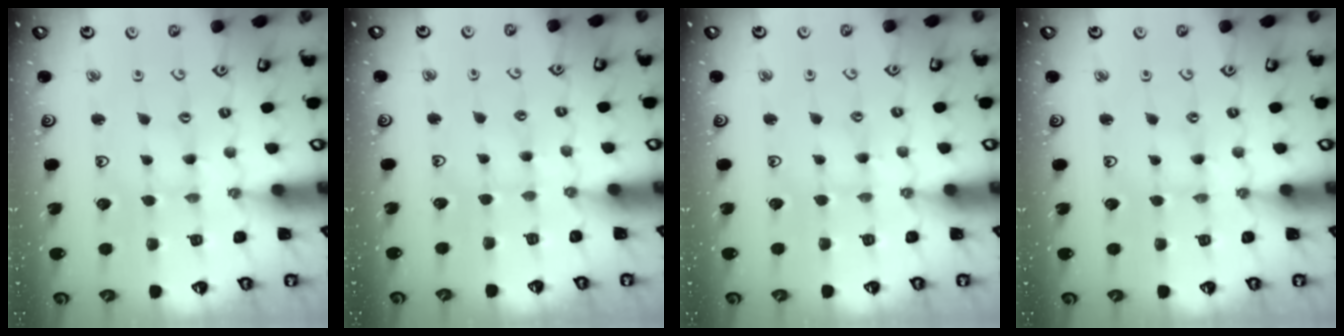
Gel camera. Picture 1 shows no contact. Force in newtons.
{"total": 0.8, "press": 0.8, "slide": 0.3}
{"total": 2.5, "press": 2.5, "slide": 0.4}
{"total": 0.0}